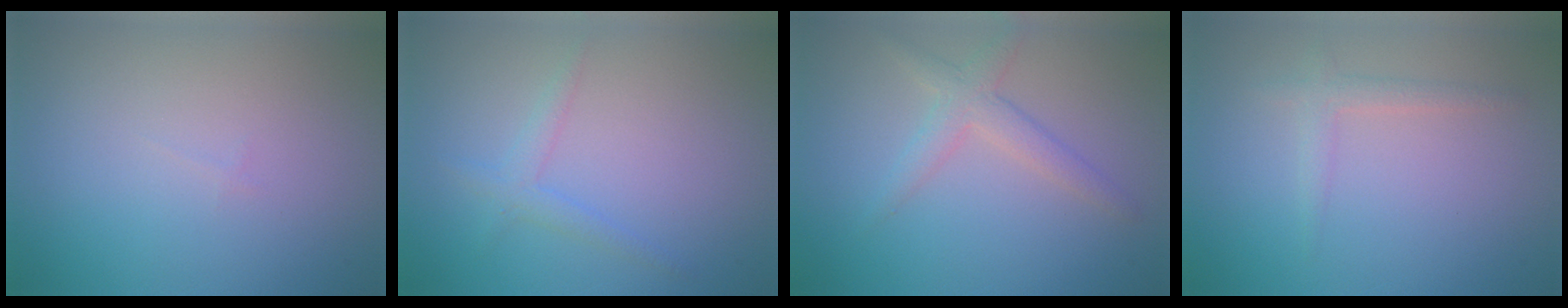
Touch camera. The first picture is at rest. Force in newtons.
{"total": 1.6, "press": 1.6, "slide": 0.2}
{"total": 2.6, "press": 2.6, "slide": 0.2}
{"total": 1.6, "press": 1.6, "slide": 0.1}